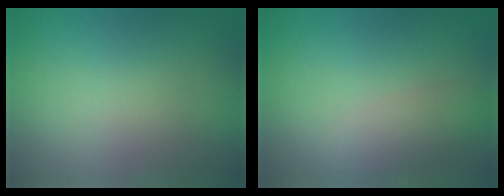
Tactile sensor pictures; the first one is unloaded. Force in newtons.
{"total": 2.3, "press": 2.3, "slide": 0.2}